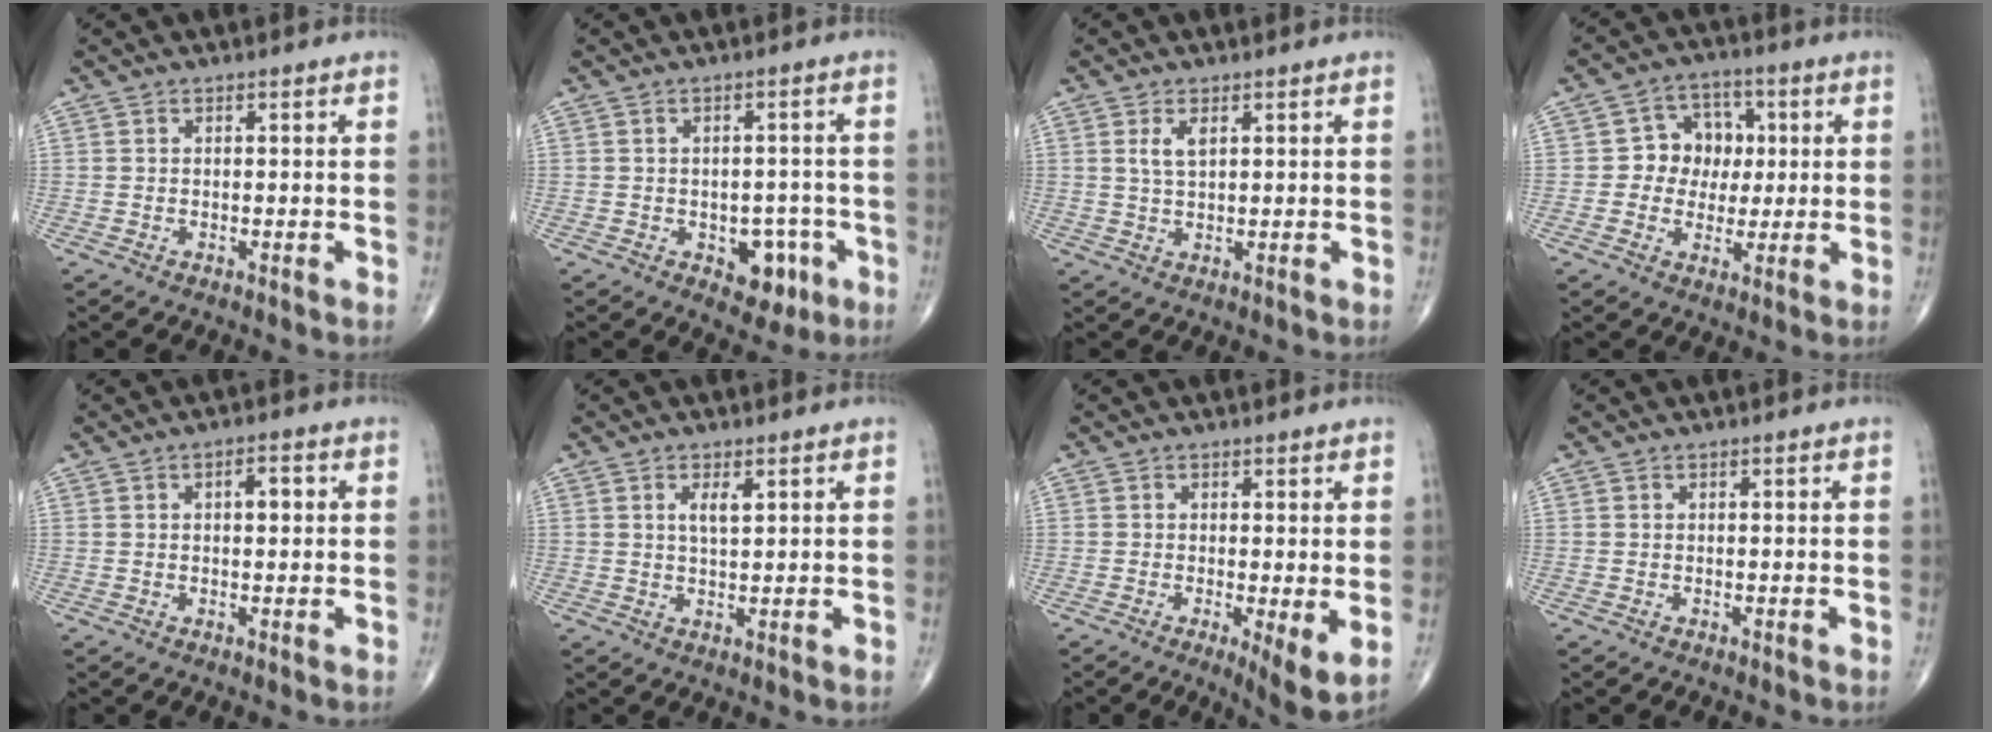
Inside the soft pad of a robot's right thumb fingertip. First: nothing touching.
{"total": 6.5, "force": [-2.6, 4.3, 4.1], "torque": [-0.019, 0.015, -0.026]}
{"total": 3.0, "force": [1.2, 1.3, 2.4], "torque": [-0.049, -0.002, 0.027]}
{"total": 8.5, "force": [0.7, 7.4, 4.0], "torque": [-0.005, 0.011, 0.005]}
{"total": 3.1, "force": [0.7, 1.4, 2.7], "torque": [-0.038, 0.004, 0.008]}
{"total": 3.0, "force": [1.3, 1.1, 2.5], "torque": [-0.043, -0.009, 0.025]}
{"total": 5.5, "force": [-0.6, 1.3, 5.3], "torque": [-0.084, -0.019, -0.011]}
{"total": 0.0}